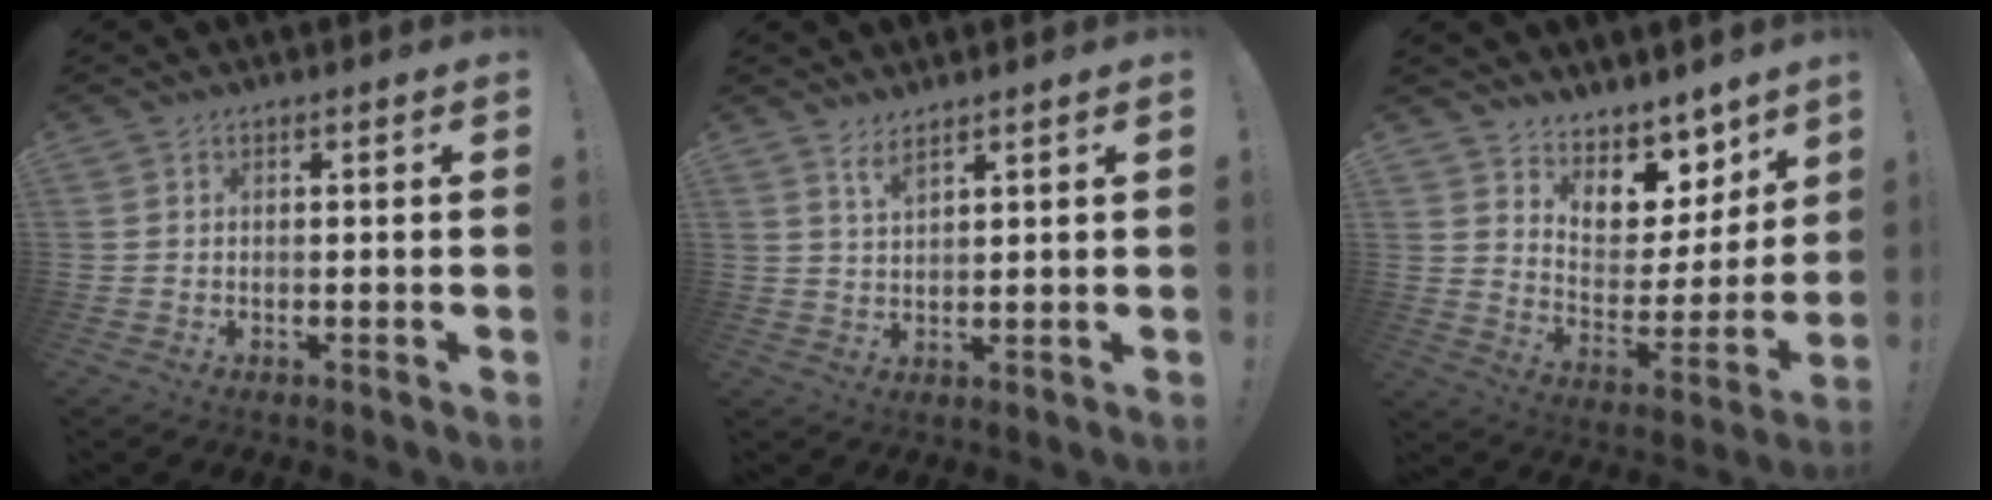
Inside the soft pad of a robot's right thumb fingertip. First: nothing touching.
{"total": 3.4, "force": [2.7, 0.4, 2.0], "torque": [-0.036, -0.017, 0.046]}
{"total": 8.6, "force": [6.7, 5.2, 1.7], "torque": [-0.015, -0.076, 0.124]}